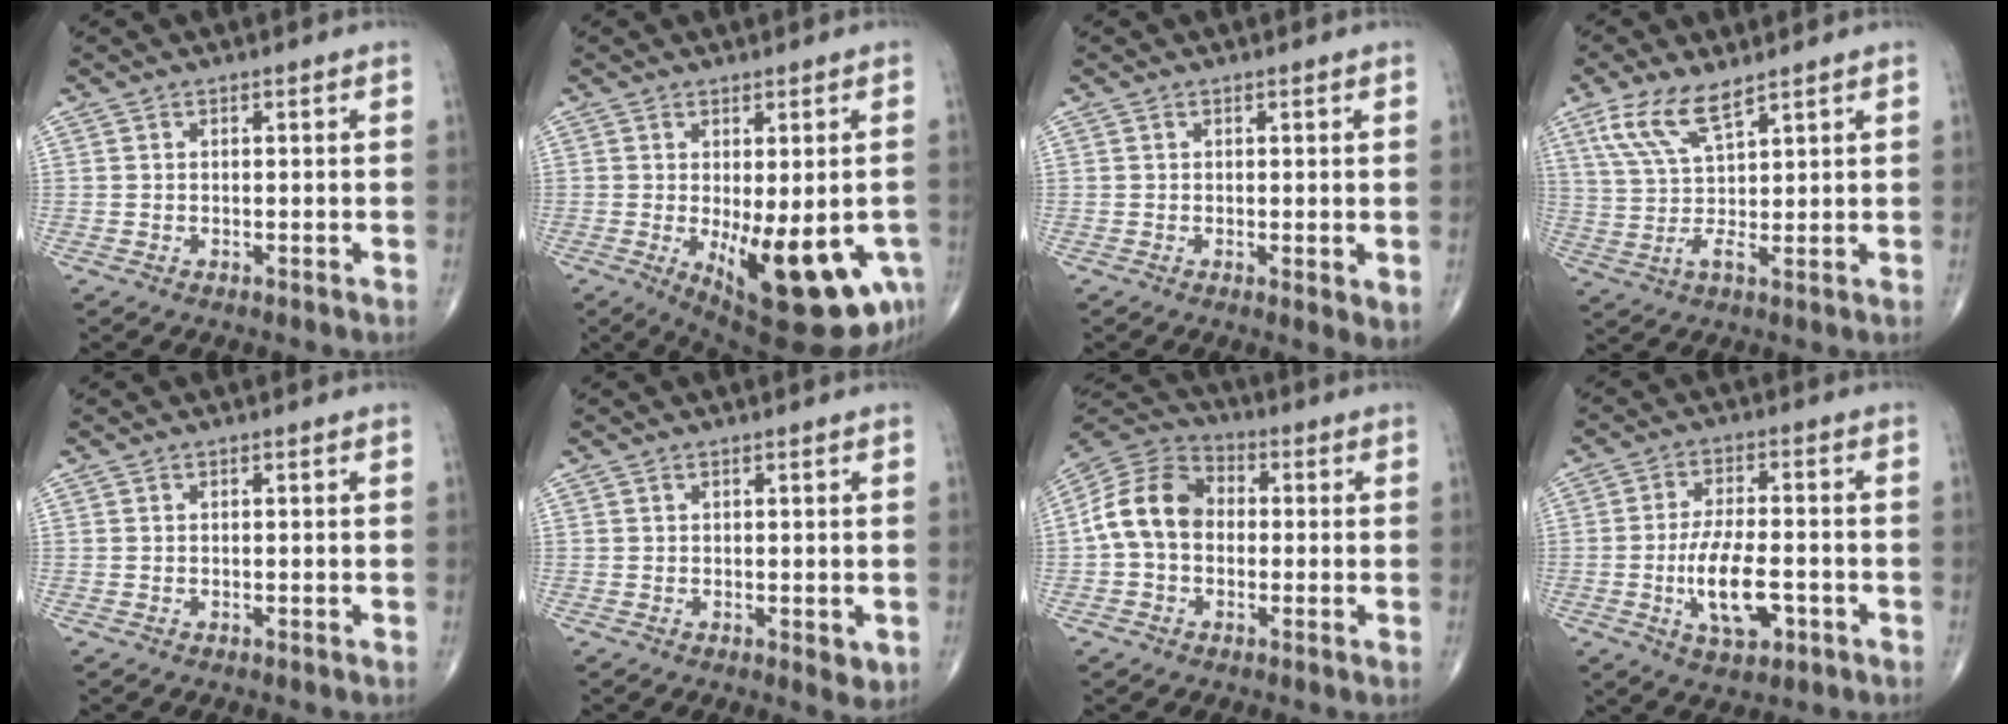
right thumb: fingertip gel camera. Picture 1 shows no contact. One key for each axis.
{"total": 18.4, "fx": -5.9, "fy": 6.9, "fz": 16.1, "tx": -0.184, "ty": -0.022, "tz": -0.062}
{"total": 2.9, "fx": 0.1, "fy": 0.9, "fz": 2.7, "tx": -0.037, "ty": -0.011, "tz": 0.000}
{"total": 7.9, "fx": 5.0, "fy": 2.2, "fz": 5.7, "tx": -0.117, "ty": -0.009, "tz": 0.106}
{"total": 0.0}
{"total": 2.5, "fx": 0.0, "fy": 1.0, "fz": 2.3, "tx": -0.024, "ty": -0.006, "tz": 0.002}
{"total": 11.6, "fx": -0.5, "fy": 8.8, "fz": 7.6, "tx": -0.132, "ty": 0.035, "tz": -0.022}
{"total": 10.2, "fx": -3.0, "fy": 4.4, "fz": 8.7, "tx": -0.151, "ty": 0.009, "tz": -0.050}